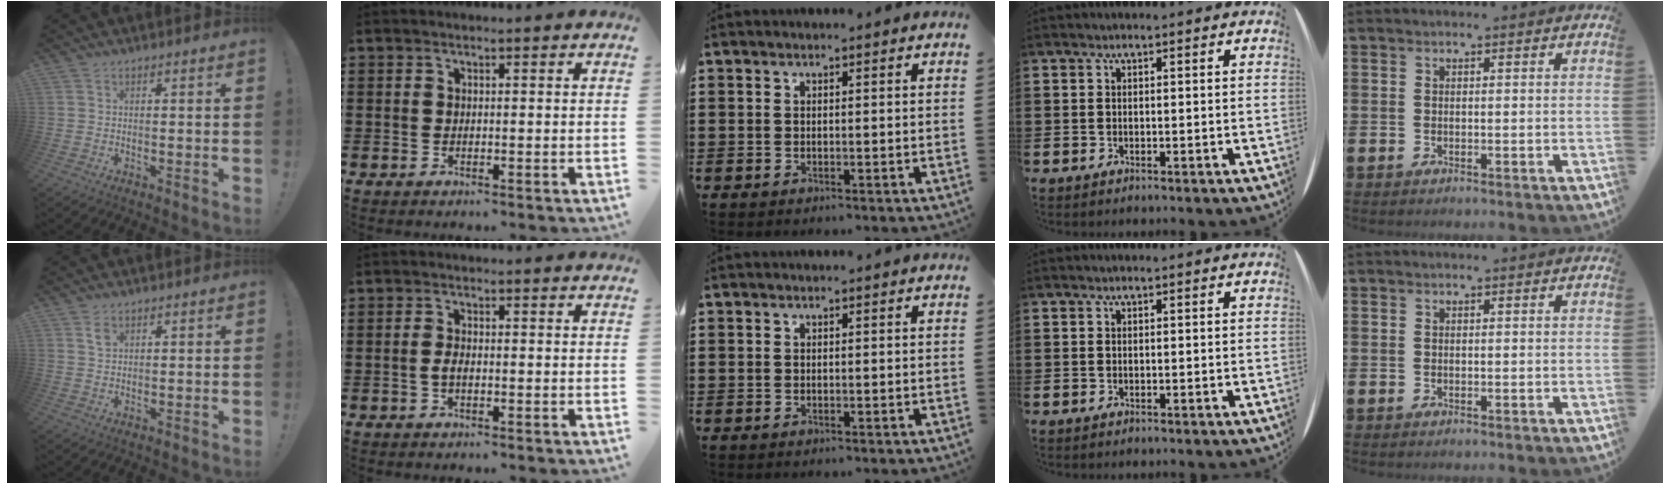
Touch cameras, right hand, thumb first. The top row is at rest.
{"thumb": {"total": 2.2, "force": [1.2, 1.3, 1.3], "torque": [-0.011, -0.006, 0.018]}, "index": {"total": 1.8, "force": [-0.6, 0.6, 1.6], "torque": [-0.040, -0.005, -0.014]}}